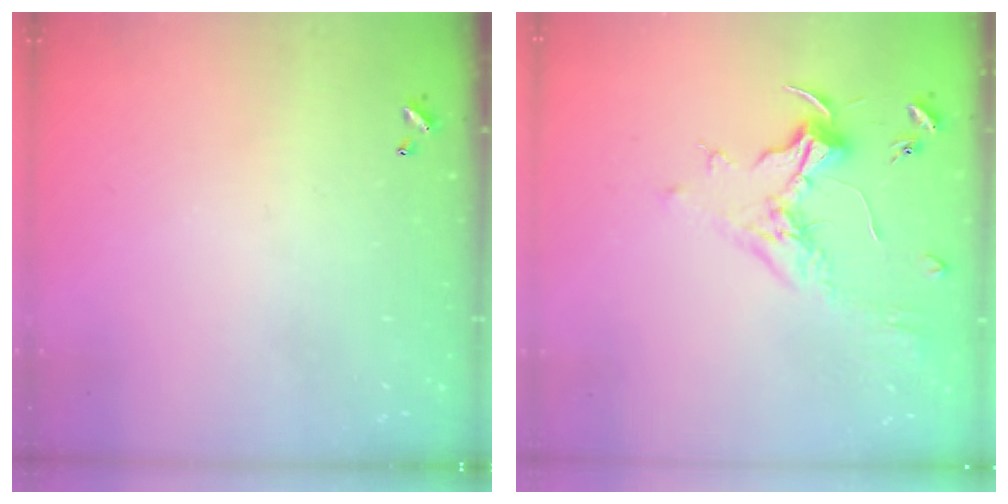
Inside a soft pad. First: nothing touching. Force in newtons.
{"total": 2.0, "press": 1.9, "slide": 0.7}